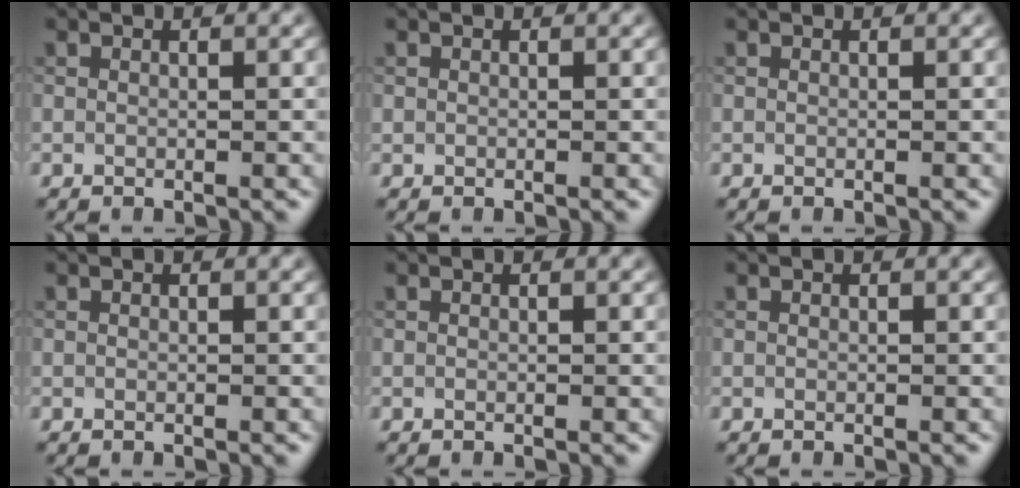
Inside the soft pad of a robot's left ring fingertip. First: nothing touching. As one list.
[{"total": 0.0}, {"total": 0.0}, {"total": 0.0}, {"total": 0.0}, {"total": 0.0}]